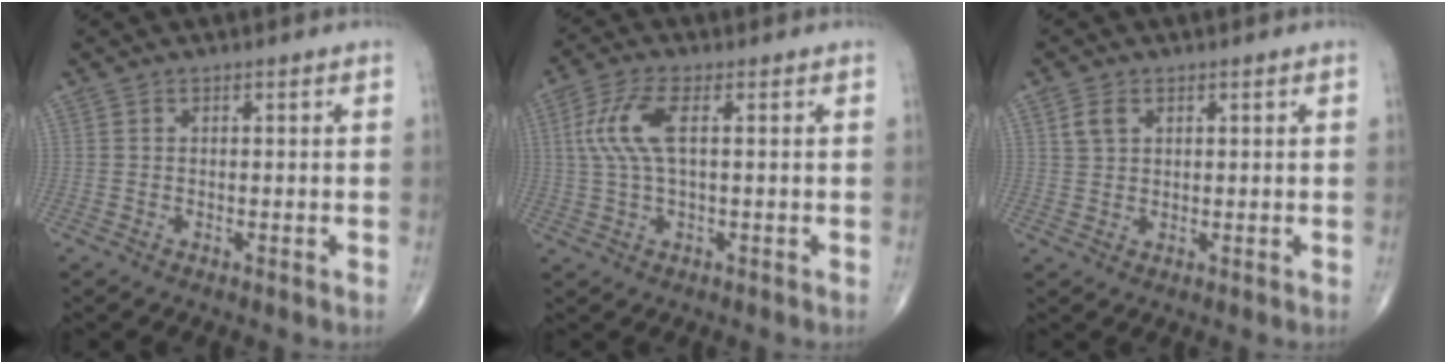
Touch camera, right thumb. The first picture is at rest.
{"total": 7.7, "force": [1.5, 2.6, 7.0], "torque": [-0.177, 0.016, 0.030]}
{"total": 2.8, "force": [1.3, 2.0, 1.6], "torque": [-0.026, 0.000, 0.029]}